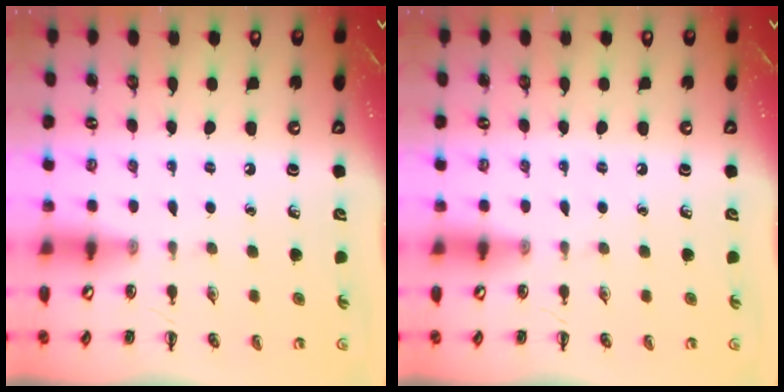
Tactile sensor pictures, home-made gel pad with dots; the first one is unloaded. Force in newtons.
{"total": 0.0}